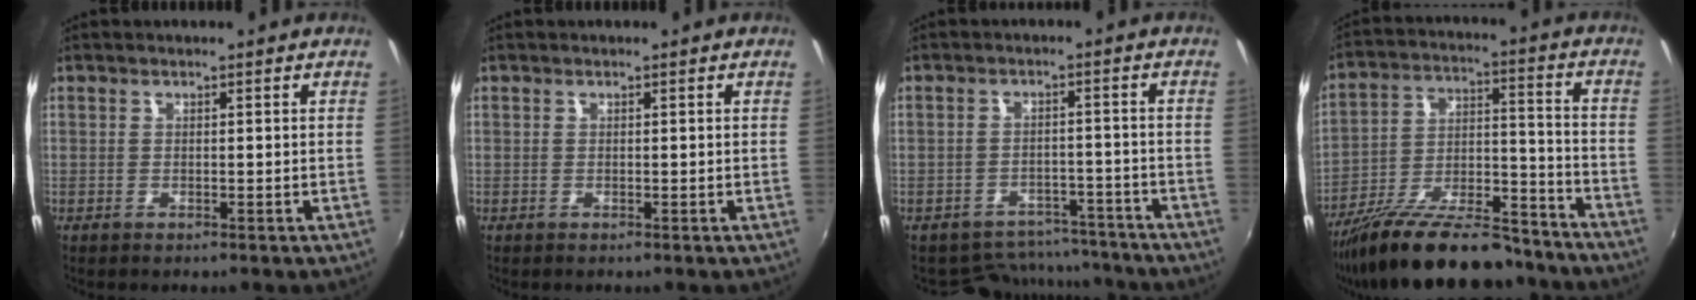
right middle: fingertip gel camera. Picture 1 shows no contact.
{"total": 0.0}
{"total": 10.7, "force": [-9.7, 4.2, 1.7], "torque": [-0.039, 0.020, -0.117]}
{"total": 22.9, "force": [-18.7, 5.9, 11.8], "torque": [-0.205, -0.013, -0.285]}